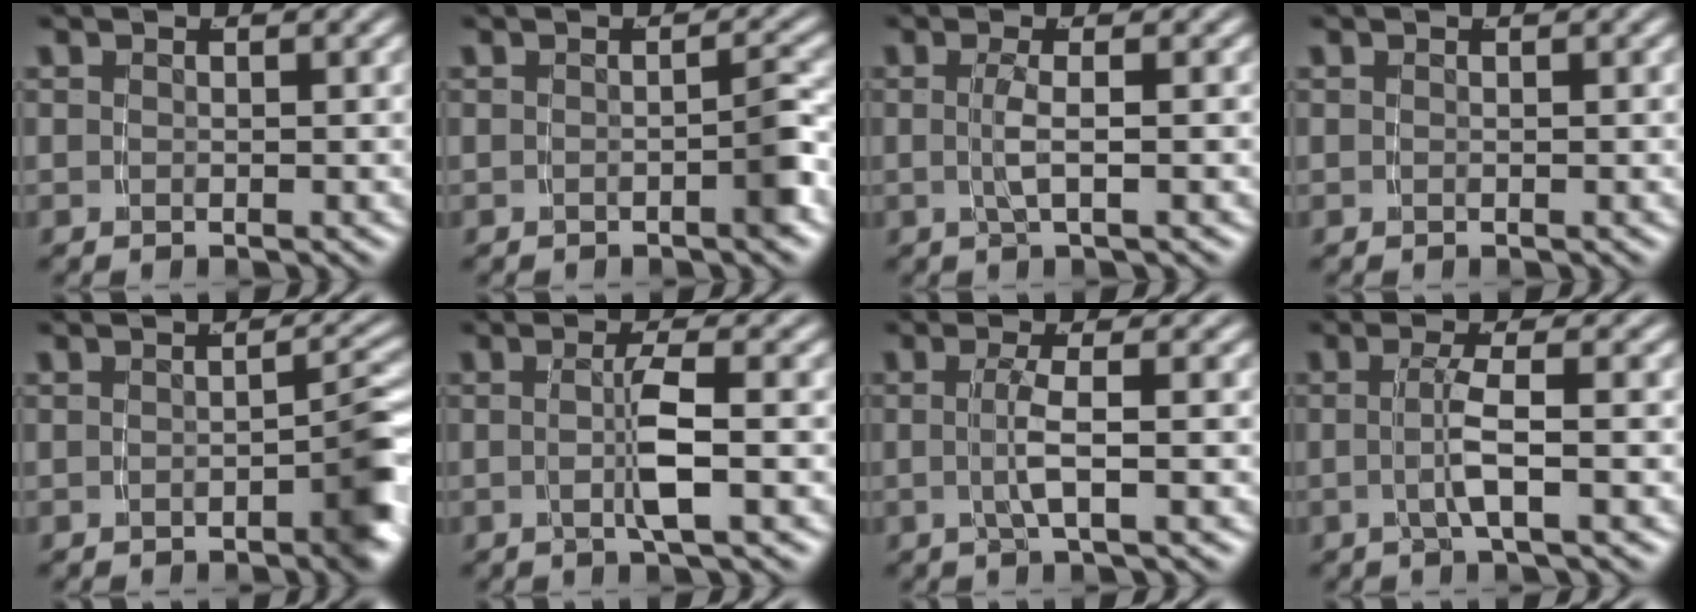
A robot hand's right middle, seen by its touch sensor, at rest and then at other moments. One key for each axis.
{"total": 1.8, "fx": -0.9, "fy": 0.0, "fz": 1.5, "tx": -0.018, "ty": 0.006, "tz": -0.019}
{"total": 1.9, "fx": -0.3, "fy": -0.7, "fz": 1.7, "tx": -0.035, "ty": -0.003, "tz": -0.002}
{"total": 0.0}
{"total": 3.1, "fx": -1.4, "fy": 0.5, "fz": 2.7, "tx": -0.030, "ty": 0.001, "tz": -0.025}
{"total": 2.8, "fx": -0.7, "fy": -0.6, "fz": 2.7, "tx": -0.042, "ty": -0.003, "tz": -0.010}
{"total": 2.5, "fx": -0.5, "fy": -0.7, "fz": 2.3, "tx": -0.044, "ty": -0.001, "tz": -0.006}
{"total": 2.8, "fx": -0.6, "fy": -0.5, "fz": 2.7, "tx": -0.048, "ty": 0.001, "tz": -0.009}